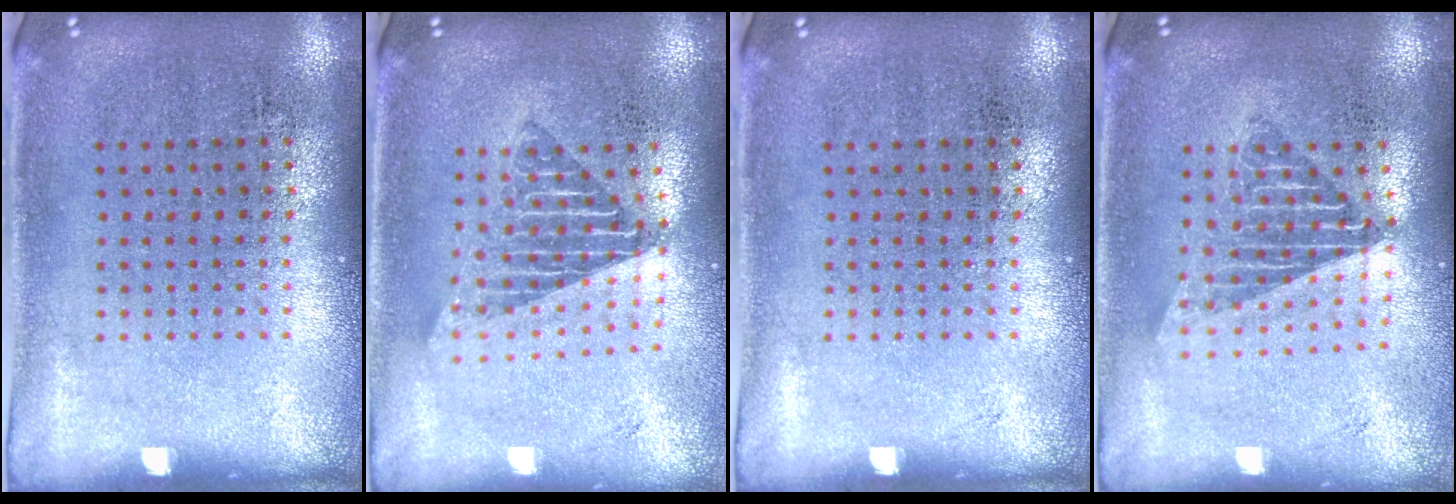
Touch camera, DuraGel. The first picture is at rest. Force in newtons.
{"total": 1.7, "press": 1.4, "slide": 1.0}
{"total": 0.0}
{"total": 1.6, "press": 1.4, "slide": 0.9}